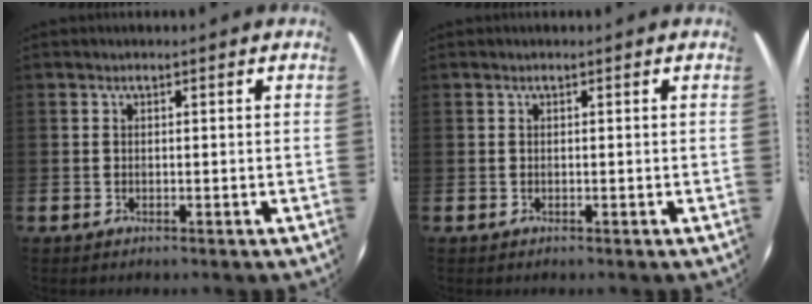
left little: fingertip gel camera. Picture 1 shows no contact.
{"total": 0.0}